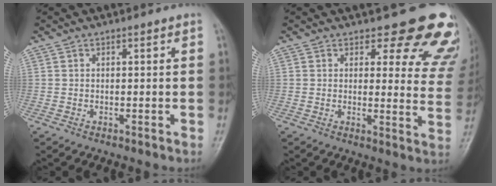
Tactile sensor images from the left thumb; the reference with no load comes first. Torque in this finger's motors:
{"motor_torque": [0.44, 0.42, -0.04, -0.23, 0.16]}